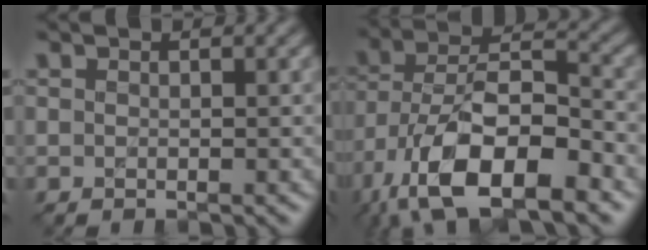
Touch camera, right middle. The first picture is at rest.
{"total": 12.9, "force": [-6.4, 6.0, 9.5], "torque": [-0.183, -0.013, -0.113]}